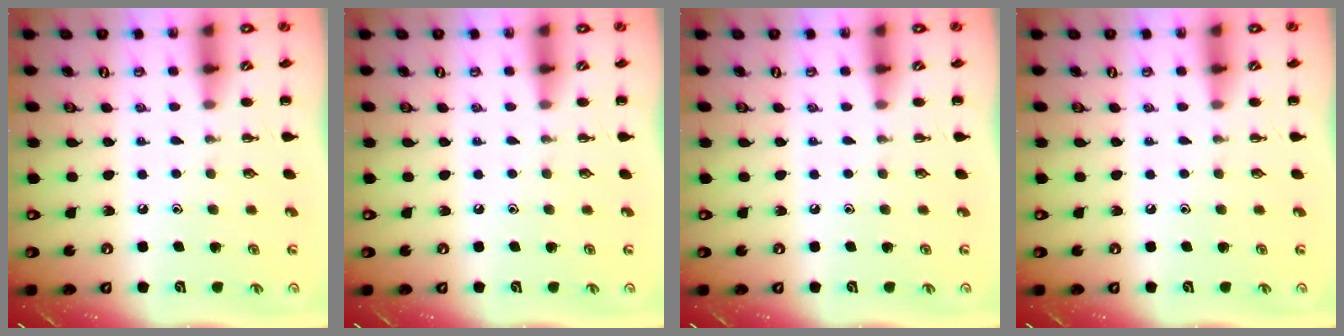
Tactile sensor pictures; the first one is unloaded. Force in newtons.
{"total": 0.0}
{"total": 0.0}
{"total": 0.0}